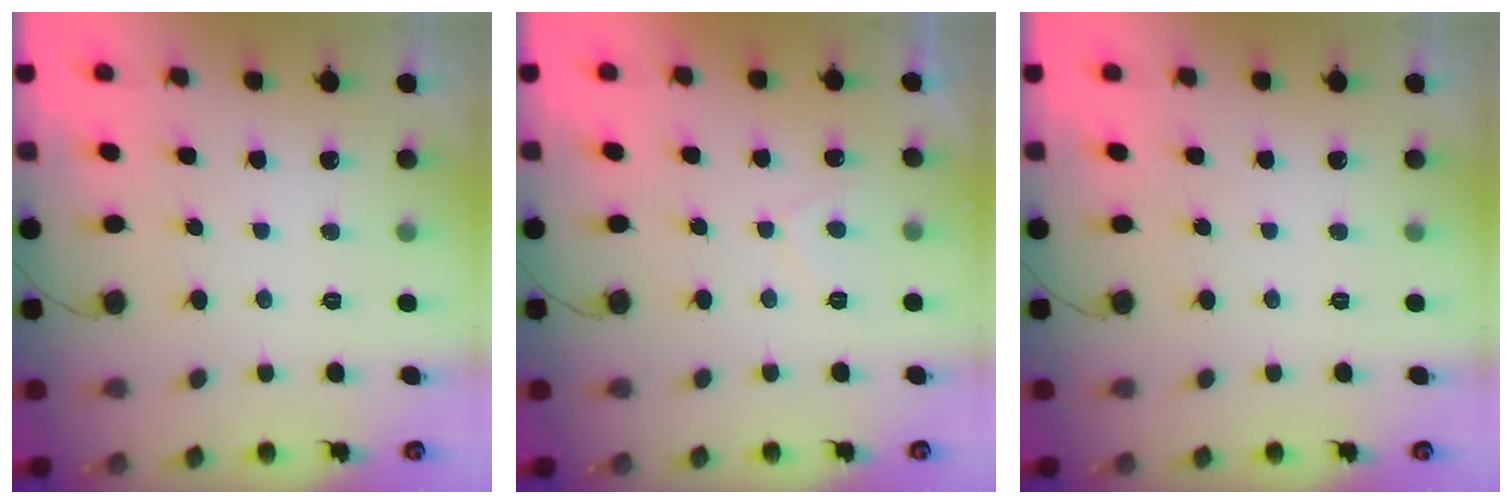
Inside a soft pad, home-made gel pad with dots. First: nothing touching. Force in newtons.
{"total": 1.8, "press": 1.7, "slide": 0.6}
{"total": 0.0}